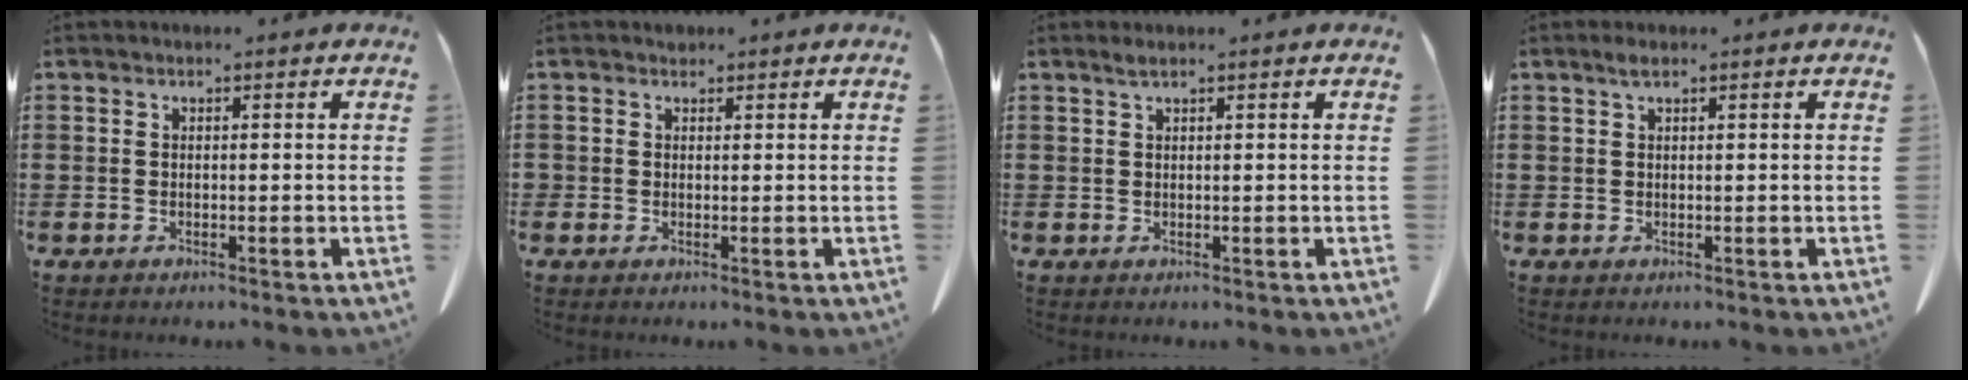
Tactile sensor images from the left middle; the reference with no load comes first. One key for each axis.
{"total": 1.1, "fx": 0.7, "fy": 0.8, "fz": 0.0, "tx": -0.004, "ty": 0.003, "tz": 0.014}
{"total": 0.9, "fx": 0.6, "fy": 0.0, "fz": 0.6, "tx": -0.014, "ty": 0.000, "tz": 0.011}
{"total": 1.1, "fx": 0.6, "fy": 0.2, "fz": 0.9, "tx": -0.019, "ty": 0.002, "tz": 0.010}